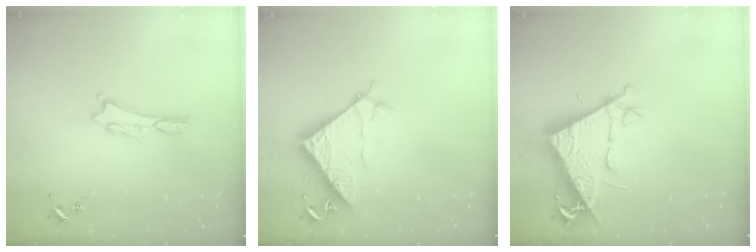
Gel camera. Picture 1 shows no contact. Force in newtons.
{"total": 7.7, "press": 7.7, "slide": 0.8}
{"total": 8.6, "press": 8.5, "slide": 1.2}